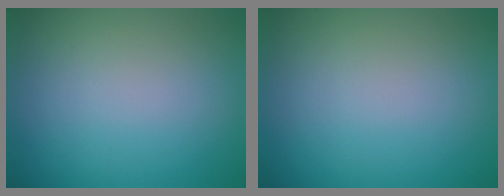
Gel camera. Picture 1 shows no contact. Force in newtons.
{"total": 0.0}